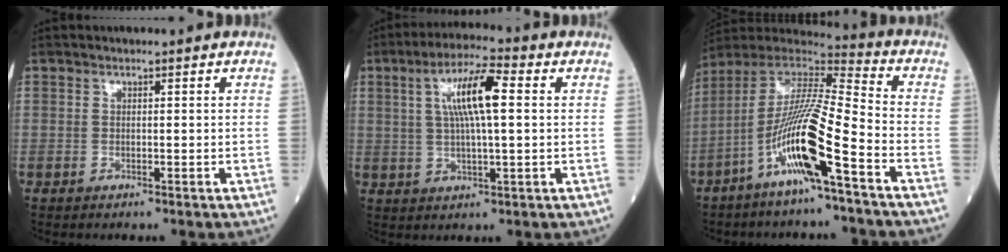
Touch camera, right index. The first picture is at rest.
{"total": 9.4, "force": [2.2, 1.3, 9.1], "torque": [-0.171, 0.015, 0.037]}
{"total": 15.1, "force": [-6.9, 0.2, 13.5], "torque": [-0.267, -0.008, -0.134]}